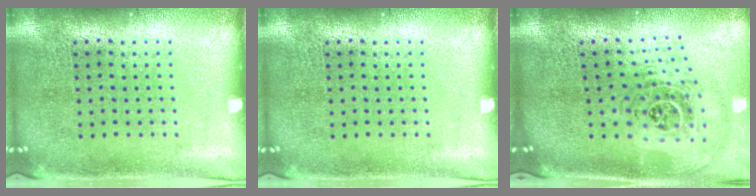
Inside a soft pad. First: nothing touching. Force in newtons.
{"total": 0.0}
{"total": 1.7, "press": 1.4, "slide": 1.0}